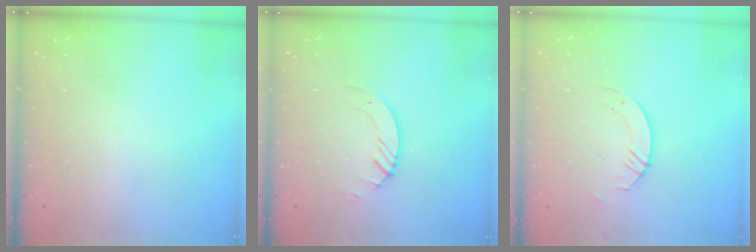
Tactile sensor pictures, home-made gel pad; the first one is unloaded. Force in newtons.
{"total": 2.8, "press": 2.8, "slide": 0.3}
{"total": 2.8, "press": 2.8, "slide": 0.2}